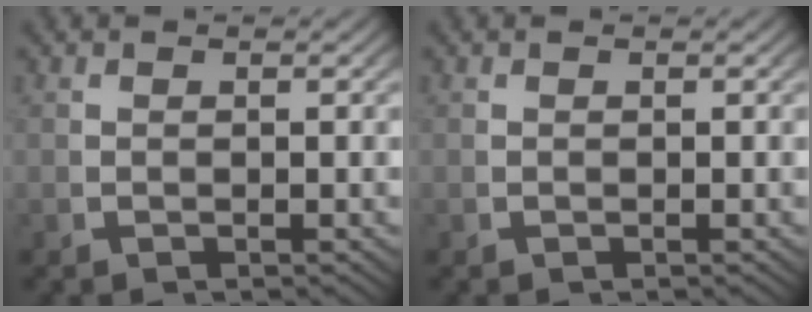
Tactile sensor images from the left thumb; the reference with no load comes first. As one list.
[{"total": 0.0}]